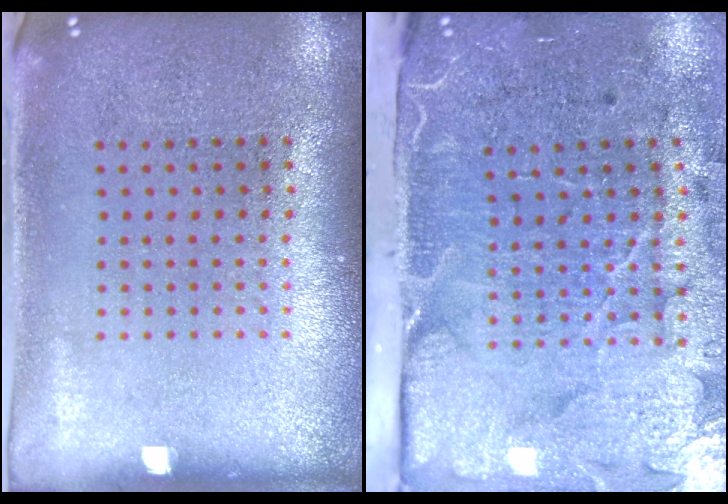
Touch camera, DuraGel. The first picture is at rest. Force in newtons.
{"total": 5.1, "press": 4.0, "slide": 3.1}